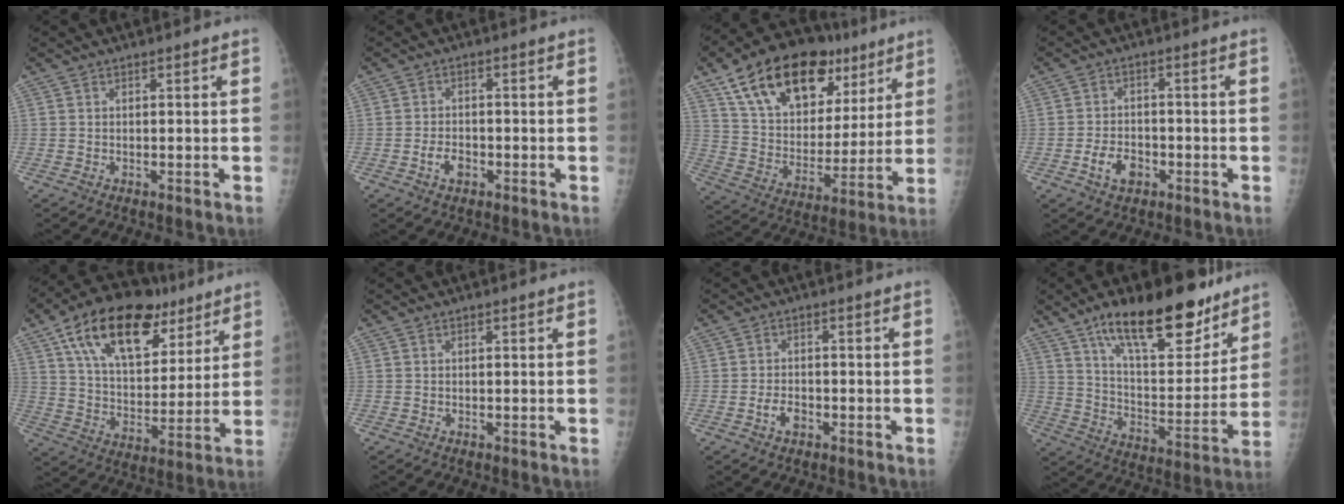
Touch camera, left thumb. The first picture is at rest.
{"total": 3.3, "force": [-1.4, 2.1, 2.0], "torque": [-0.032, 0.012, -0.024]}
{"total": 25.1, "force": [13.8, 14.5, 15.2], "torque": [-0.214, -0.017, 0.236]}
{"total": 5.3, "force": [-2.3, 3.6, 3.2], "torque": [-0.046, 0.016, -0.039]}
{"total": 22.7, "force": [12.2, 12.3, 14.6], "torque": [-0.209, -0.023, 0.205]}
{"total": 0.0}
{"total": 3.0, "force": [-1.4, 1.9, 1.9], "torque": [-0.032, 0.012, -0.024]}
{"total": 22.4, "force": [15.0, 8.5, 14.4], "torque": [-0.176, -0.071, 0.244]}